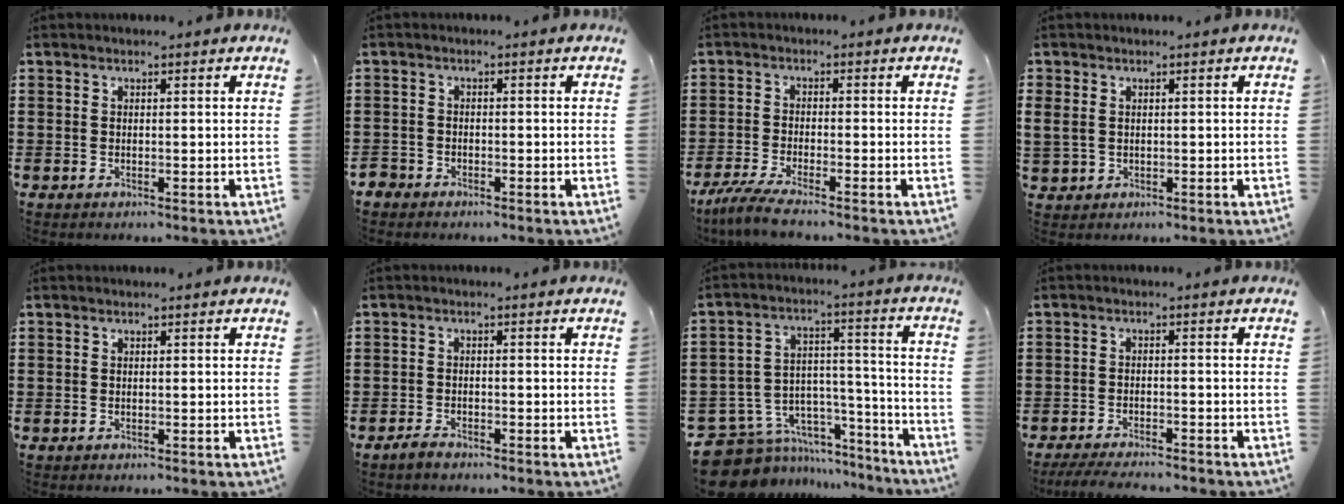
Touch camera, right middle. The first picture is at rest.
{"total": 1.7, "force": [-1.5, 0.8, 0.1], "torque": [-0.012, -0.001, -0.037]}
{"total": 3.9, "force": [-3.4, -0.1, 1.9], "torque": [-0.055, -0.014, -0.071]}
{"total": 1.9, "force": [0.6, 1.6, 1.0], "torque": [-0.032, 0.004, 0.008]}
{"total": 0.0}
{"total": 1.5, "force": [-1.3, 0.5, 0.5], "torque": [-0.020, -0.001, -0.029]}
{"total": 8.4, "force": [-6.4, 5.2, 1.4], "torque": [-0.049, 0.008, -0.117]}
{"total": 3.5, "force": [-3.3, 0.2, 1.0], "torque": [-0.024, -0.005, -0.068]}